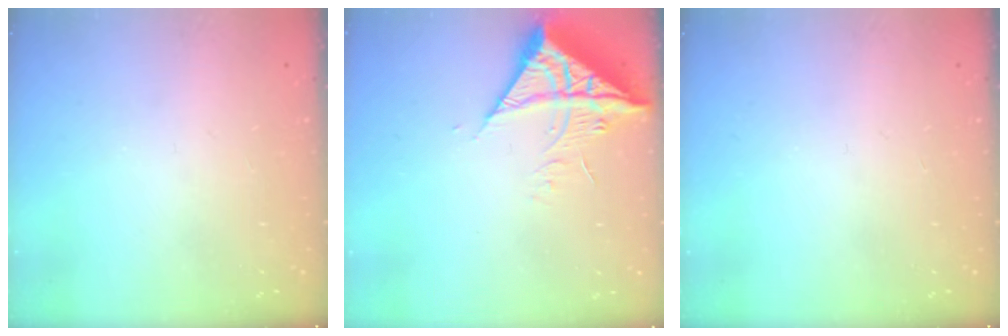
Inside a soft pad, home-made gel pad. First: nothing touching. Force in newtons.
{"total": 10.4, "press": 10.3, "slide": 1.4}
{"total": 0.0}